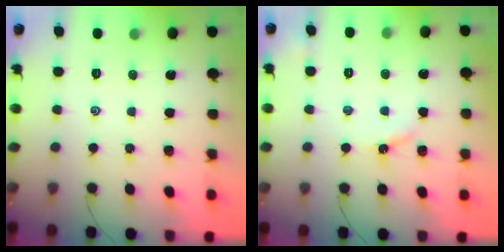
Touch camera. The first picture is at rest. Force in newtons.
{"total": 3.6, "press": 3.6, "slide": 0.4}